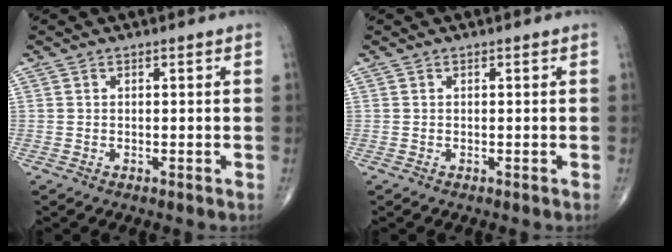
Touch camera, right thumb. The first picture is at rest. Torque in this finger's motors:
{"motor_torque": [0.02, 0.02, -0.02, -0.02, 0.00]}